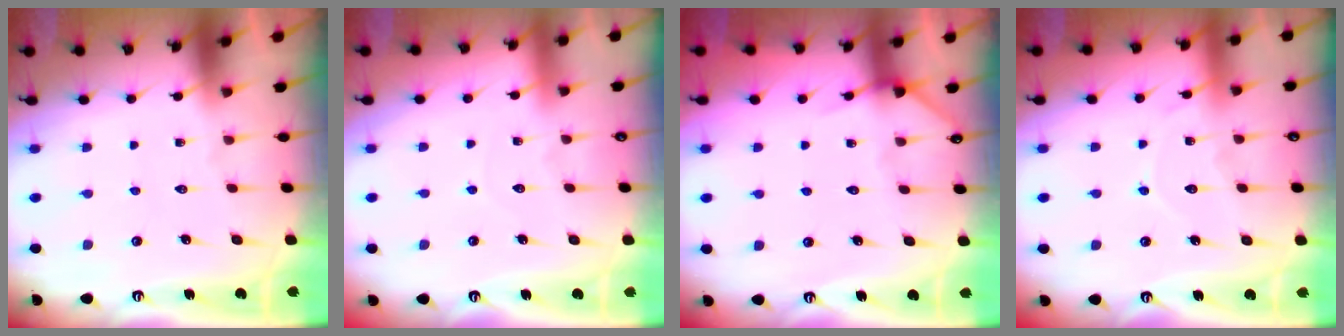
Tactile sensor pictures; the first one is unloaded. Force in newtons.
{"total": 3.0, "press": 3.0, "slide": 0.2}
{"total": 4.4, "press": 4.3, "slide": 0.5}
{"total": 7.3, "press": 7.3, "slide": 0.5}